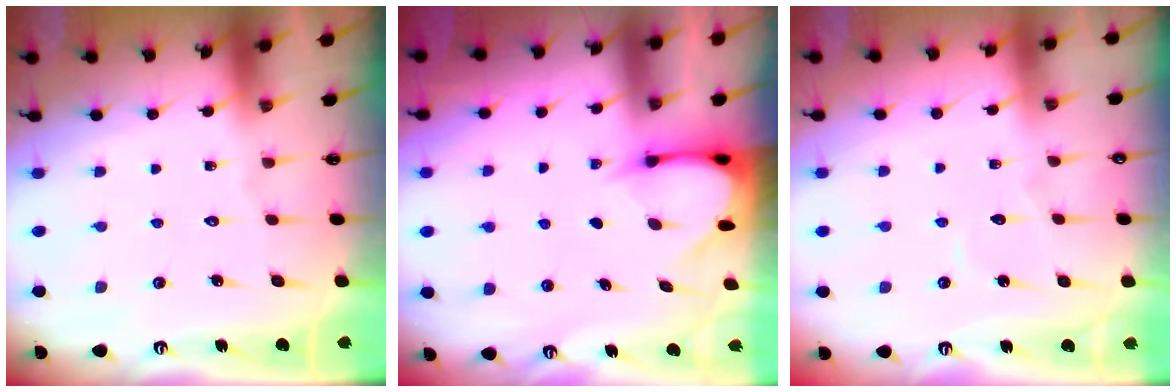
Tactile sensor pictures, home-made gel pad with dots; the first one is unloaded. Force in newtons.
{"total": 3.5, "press": 3.4, "slide": 0.3}
{"total": 3.4, "press": 3.4, "slide": 0.4}